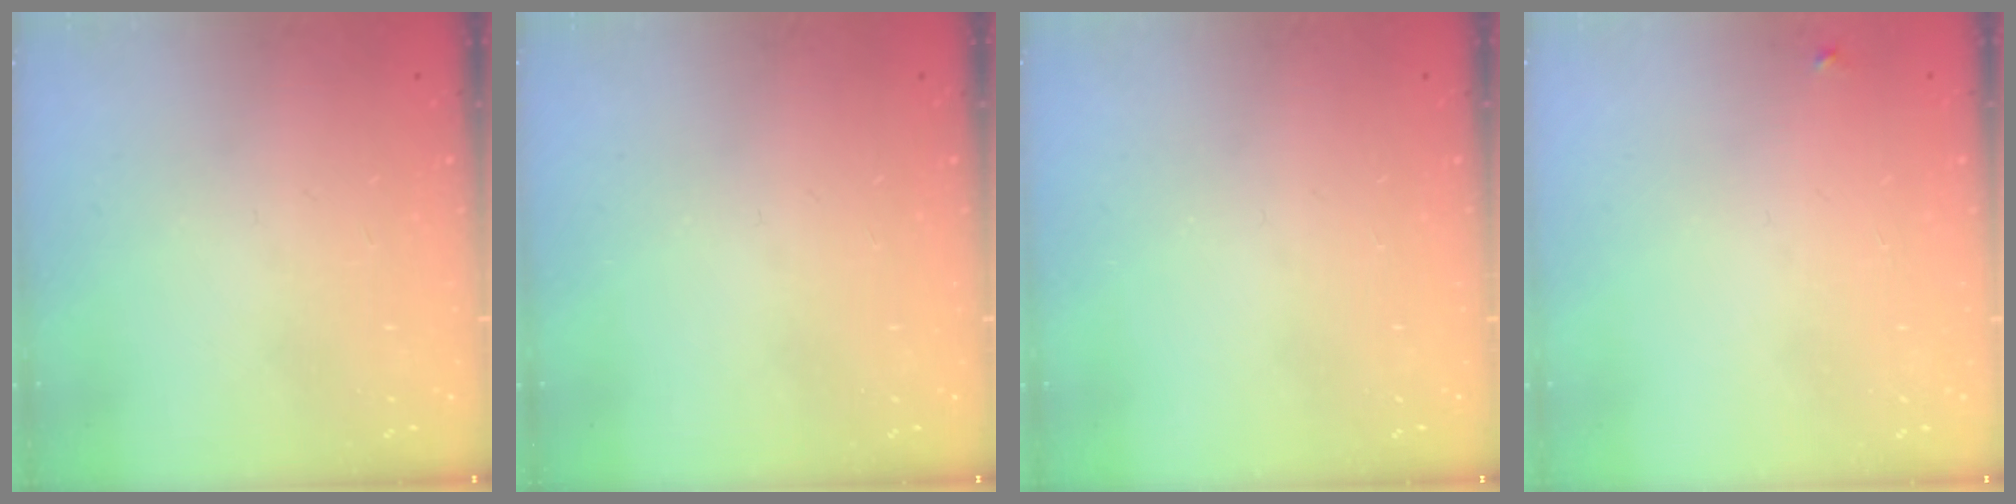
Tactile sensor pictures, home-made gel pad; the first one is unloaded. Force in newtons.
{"total": 0.0}
{"total": 0.0}
{"total": 3.3, "press": 3.3, "slide": 0.4}